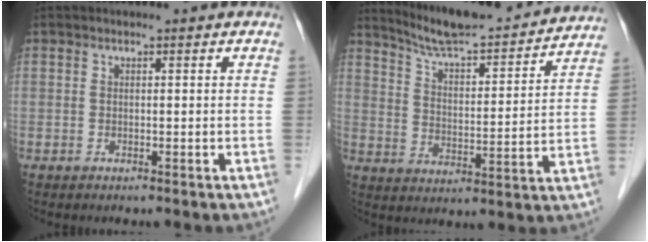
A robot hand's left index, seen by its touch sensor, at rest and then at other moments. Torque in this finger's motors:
{"motor_torque": [0.13, -0.41, 0.21, 0.06]}